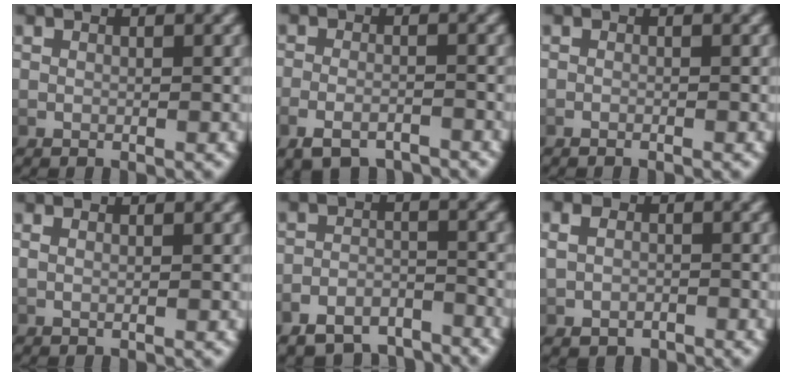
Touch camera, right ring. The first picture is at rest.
{"total": 3.8, "force": [-3.2, 1.4, 1.5], "torque": [-0.032, -0.010, -0.048]}
{"total": 0.6, "force": [-0.6, -0.1, 0.1], "torque": [-0.005, 0.001, -0.011]}
{"total": 0.6, "force": [0.3, -0.1, 0.5], "torque": [-0.010, -0.002, 0.010]}
{"total": 7.2, "force": [-6.7, 2.4, 1.2], "torque": [0.001, -0.012, -0.111]}
{"total": 2.7, "force": [-0.8, 2.3, 1.1], "torque": [-0.023, -0.009, -0.008]}